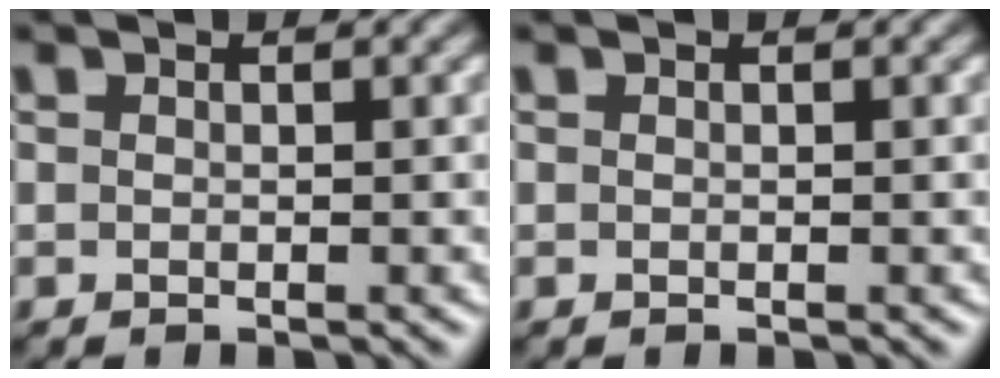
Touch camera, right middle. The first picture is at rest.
{"total": 0.0}